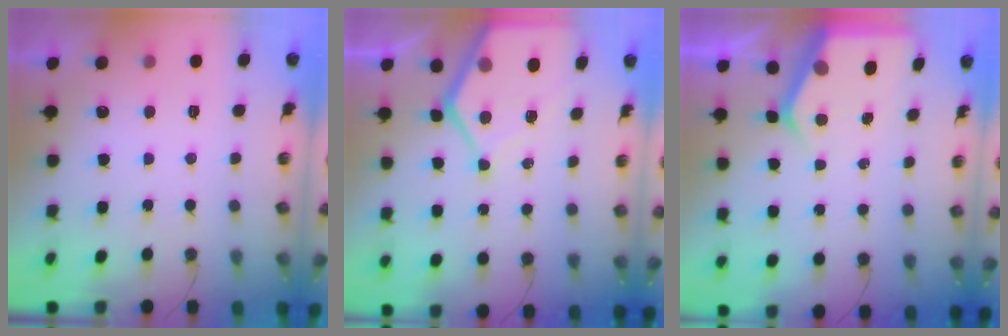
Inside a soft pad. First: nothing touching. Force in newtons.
{"total": 11.2, "press": 11.1, "slide": 1.2}
{"total": 5.0, "press": 5.0, "slide": 0.5}